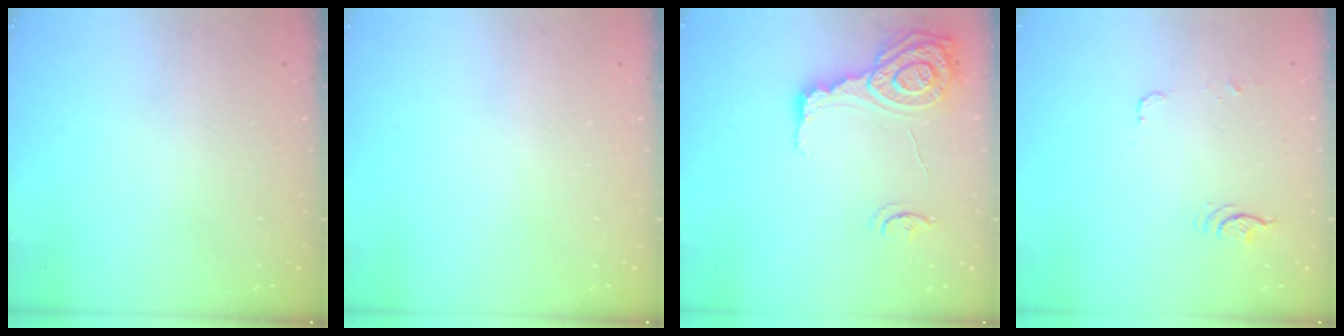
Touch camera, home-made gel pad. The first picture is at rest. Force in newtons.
{"total": 0.0}
{"total": 16.9, "press": 16.8, "slide": 1.4}
{"total": 14.3, "press": 5.9, "slide": 13.1}